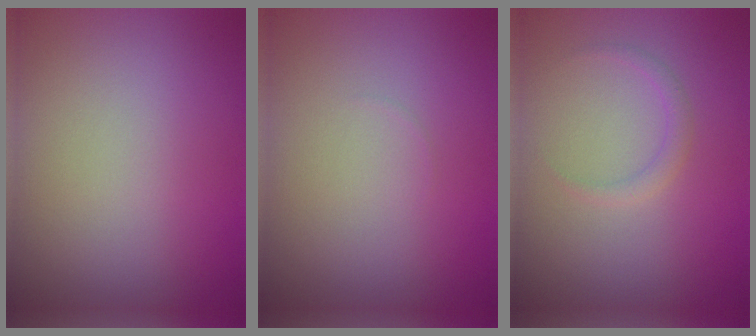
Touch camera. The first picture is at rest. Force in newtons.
{"total": 0.0}
{"total": 1.0, "press": 1.0, "slide": 0.0}